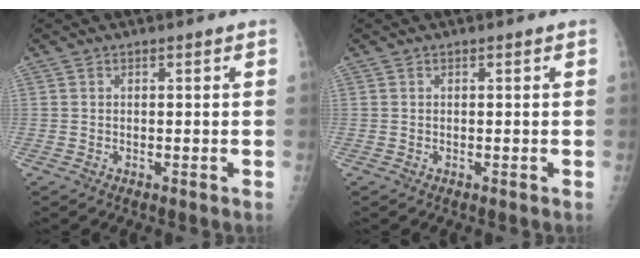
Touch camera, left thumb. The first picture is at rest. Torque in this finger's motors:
{"motor_torque": [0.00, 0.00, 0.00, 0.00, 0.00]}